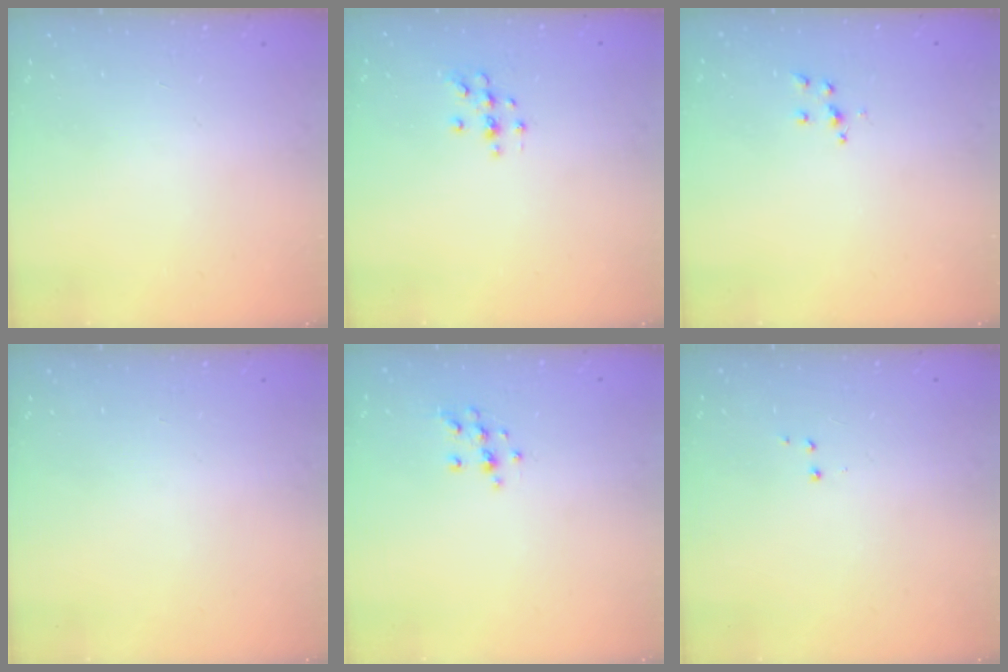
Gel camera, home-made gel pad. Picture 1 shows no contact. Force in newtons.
{"total": 5.4, "press": 5.2, "slide": 1.6}
{"total": 4.8, "press": 4.8, "slide": 0.5}
{"total": 0.0}
{"total": 9.0, "press": 8.9, "slide": 0.8}
{"total": 2.8, "press": 2.7, "slide": 0.5}